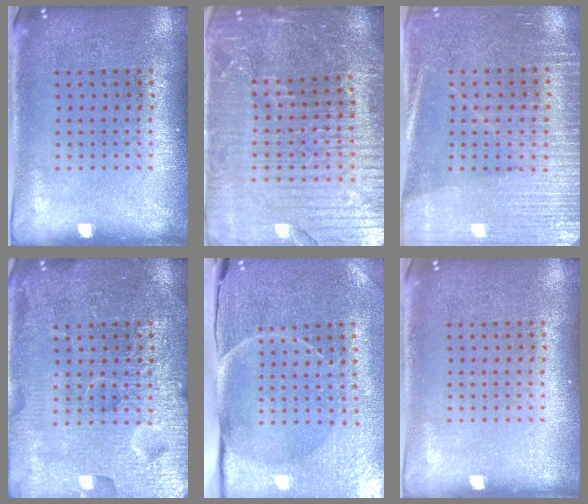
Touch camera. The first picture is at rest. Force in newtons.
{"total": 6.1, "press": 5.4, "slide": 2.8}
{"total": 3.3, "press": 3.0, "slide": 1.3}
{"total": 7.2, "press": 7.1, "slide": 1.0}
{"total": 3.7, "press": 3.6, "slide": 1.1}
{"total": 0.0}